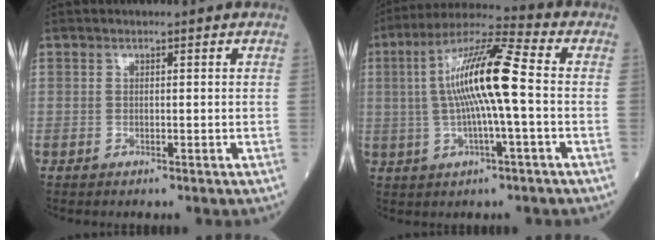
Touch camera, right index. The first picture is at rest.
{"total": 13.2, "force": [0.3, 0.7, 13.2], "torque": [-0.246, 0.019, -0.001]}